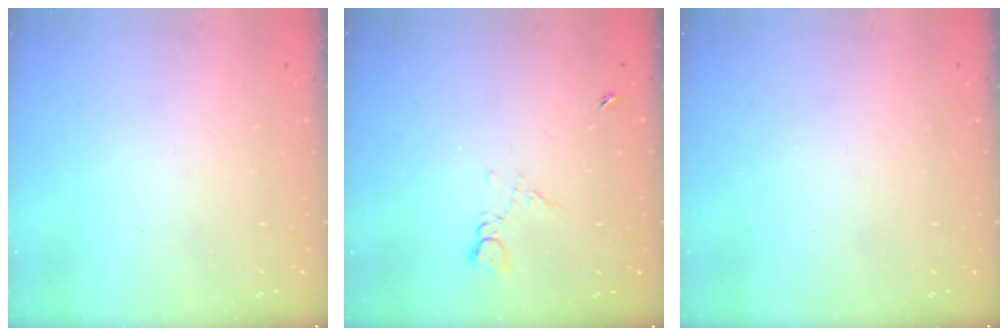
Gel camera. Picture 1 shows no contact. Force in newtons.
{"total": 3.9, "press": 3.9, "slide": 0.6}
{"total": 0.0}